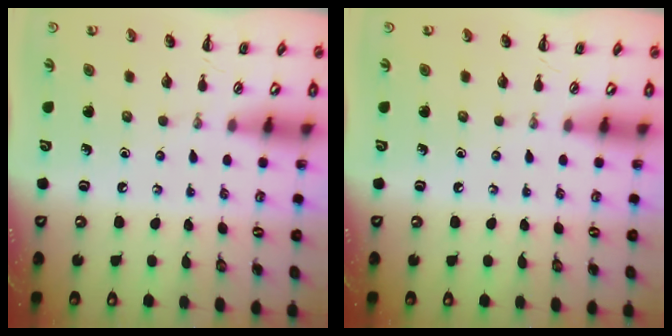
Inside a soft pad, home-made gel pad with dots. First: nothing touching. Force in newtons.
{"total": 0.0}